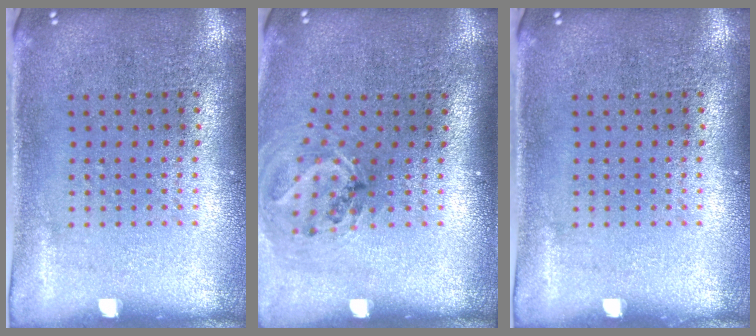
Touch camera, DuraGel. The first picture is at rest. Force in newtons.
{"total": 1.2, "press": 1.0, "slide": 0.6}
{"total": 0.0}